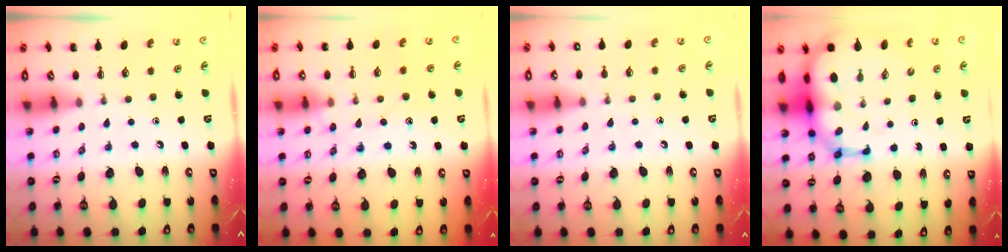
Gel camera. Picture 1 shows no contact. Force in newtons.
{"total": 11.6, "press": 11.6, "slide": 0.8}
{"total": 6.6, "press": 6.4, "slide": 1.6}
{"total": 15.9, "press": 15.3, "slide": 4.4}